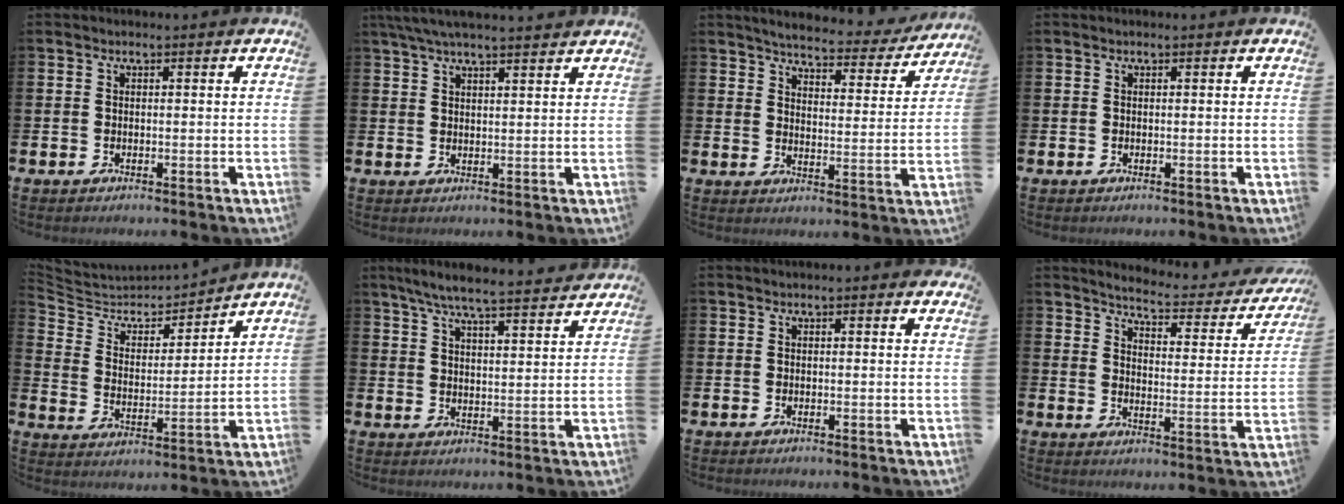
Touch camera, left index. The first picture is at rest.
{"total": 4.8, "force": [4.4, 0.4, 2.0], "torque": [-0.042, -0.010, 0.079]}
{"total": 4.3, "force": [4.1, 0.7, 1.1], "torque": [-0.033, -0.035, 0.061]}
{"total": 0.0}
{"total": 5.7, "force": [5.4, 2.0, 0.6], "torque": [-0.047, -0.051, 0.089]}
{"total": 7.3, "force": [6.8, 0.3, 2.6], "torque": [-0.063, -0.039, 0.119]}
{"total": 0.6, "force": [0.5, 0.0, 0.3], "torque": [0.008, -0.005, 0.005]}
{"total": 4.5, "force": [4.2, 0.5, 1.4], "torque": [-0.040, -0.039, 0.063]}